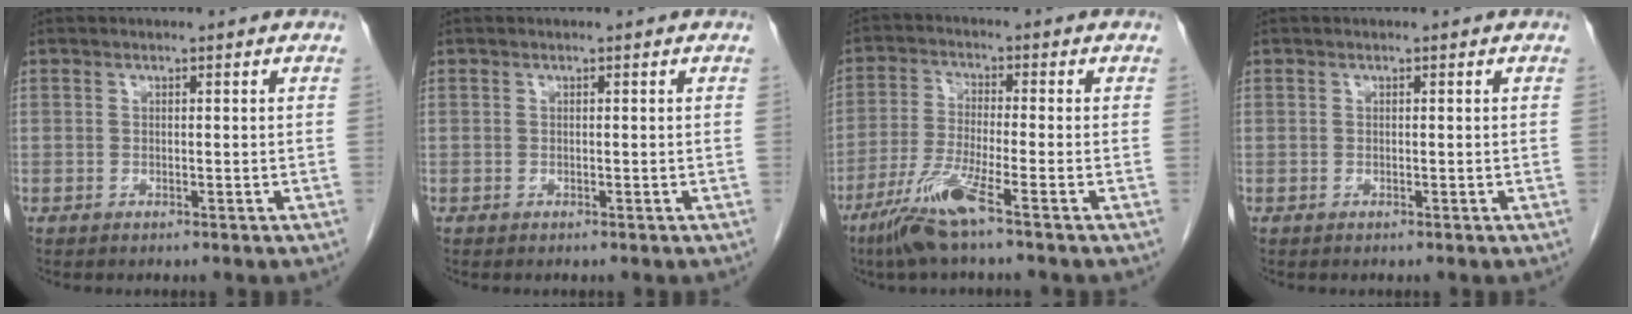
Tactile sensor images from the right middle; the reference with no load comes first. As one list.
[{"total": 0.0}, {"total": 7.6, "force": [-4.7, -0.5, 6.0], "torque": [-0.124, -0.022, -0.098]}, {"total": 0.0}]